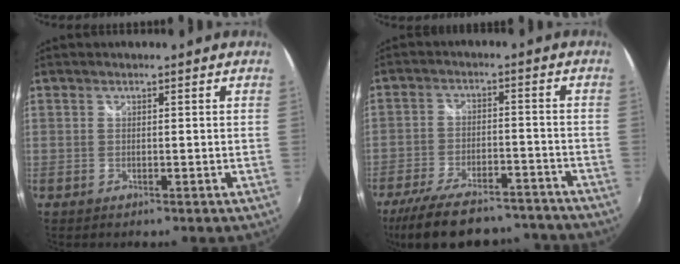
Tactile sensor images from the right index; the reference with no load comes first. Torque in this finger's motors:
{"motor_torque": [1.12, -1.02, 0.46, 0.12]}